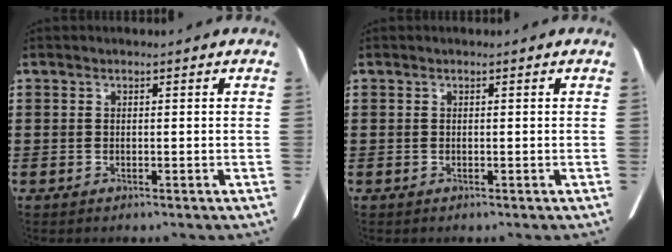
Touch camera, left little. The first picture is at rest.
{"total": 0.0}